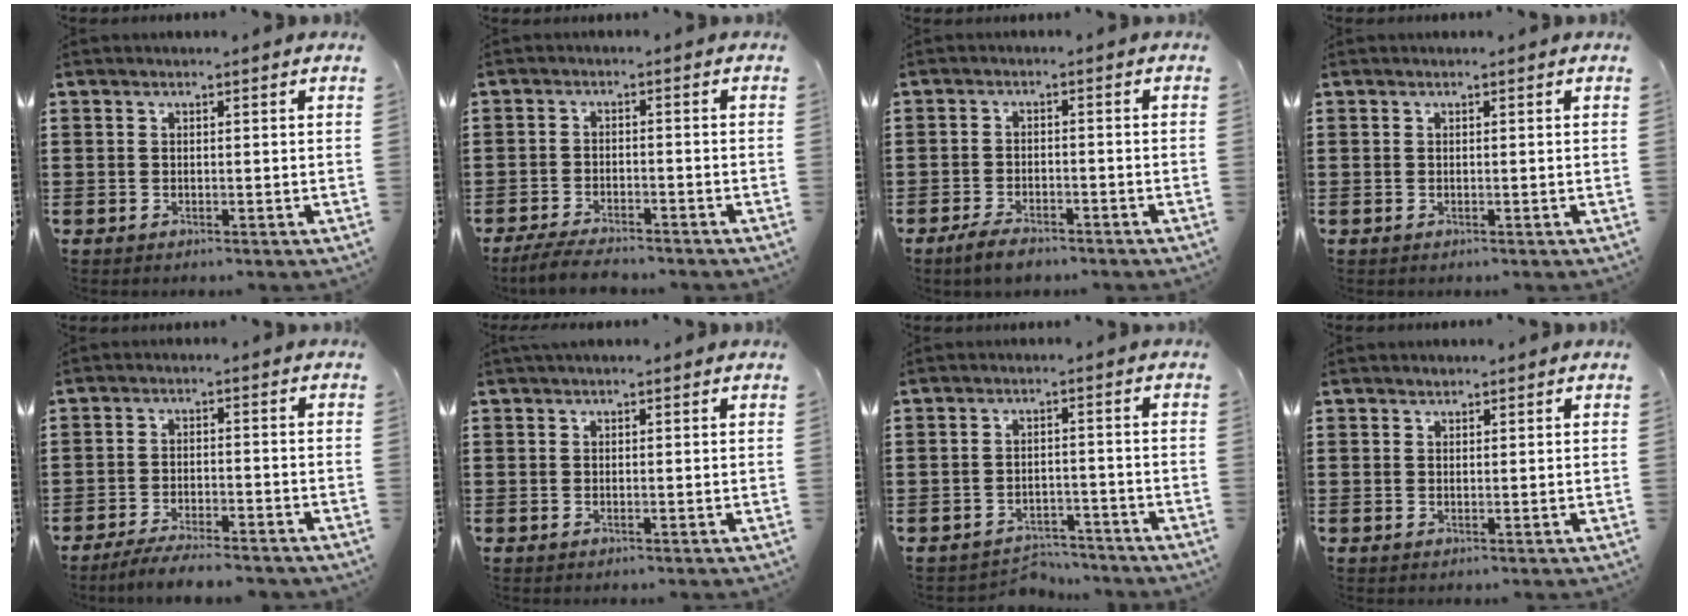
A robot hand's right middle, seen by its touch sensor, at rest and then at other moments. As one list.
[{"total": 4.1, "force": [-3.9, 0.5, 1.4], "torque": [-0.035, -0.005, -0.080]}, {"total": 3.2, "force": [-2.7, 0.9, 1.4], "torque": [-0.030, 0.004, -0.056]}, {"total": 0.0}, {"total": 4.2, "force": [-4.0, 0.2, 1.4], "torque": [-0.029, -0.003, -0.080]}, {"total": 0.6, "force": [0.4, -0.1, 0.4], "torque": [-0.007, 0.001, 0.007]}, {"total": 3.5, "force": [-3.4, 0.8, -0.3], "torque": [-0.003, 0.000, -0.074]}, {"total": 0.7, "force": [0.7, 0.3, -0.2], "torque": [0.001, -0.001, 0.014]}]